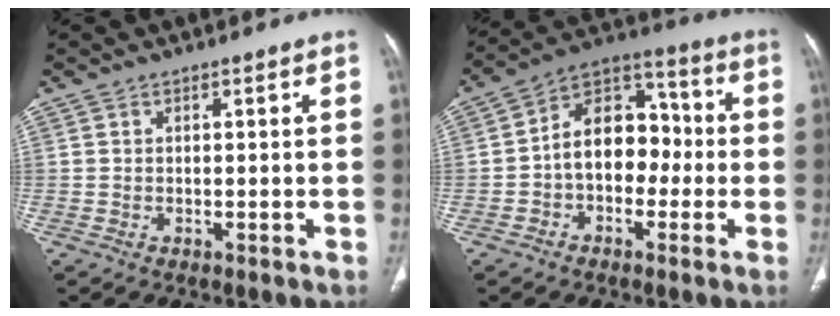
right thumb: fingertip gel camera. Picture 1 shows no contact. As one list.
[{"total": 12.7, "force": [-1.6, 8.9, 8.9], "torque": [-0.104, 0.047, -0.040]}]